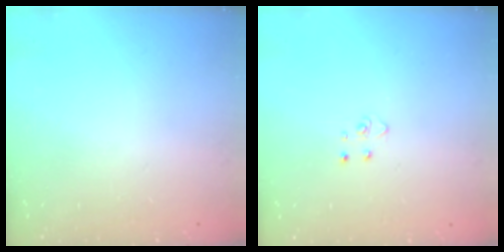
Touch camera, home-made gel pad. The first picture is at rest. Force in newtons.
{"total": 3.2, "press": 3.2, "slide": 0.4}